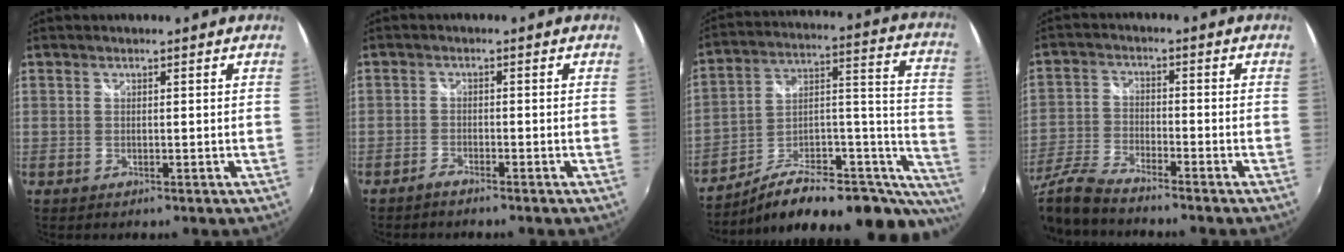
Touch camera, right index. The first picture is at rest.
{"total": 1.7, "force": [-1.7, 0.0, 0.4], "torque": [-0.020, -0.002, -0.035]}
{"total": 25.6, "force": [-15.6, 10.2, 17.5], "torque": [-0.216, 0.029, -0.232]}
{"total": 9.8, "force": [-8.5, 1.0, 4.8], "torque": [-0.117, -0.020, -0.172]}